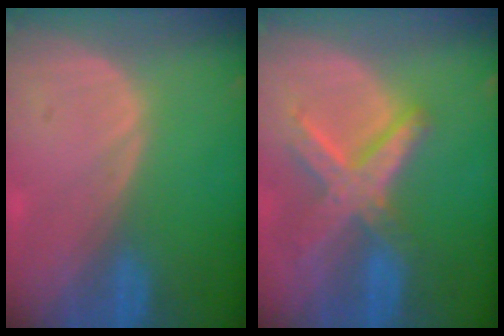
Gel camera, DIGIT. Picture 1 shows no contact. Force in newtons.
{"total": 8.2, "press": 7.0, "slide": 4.3}